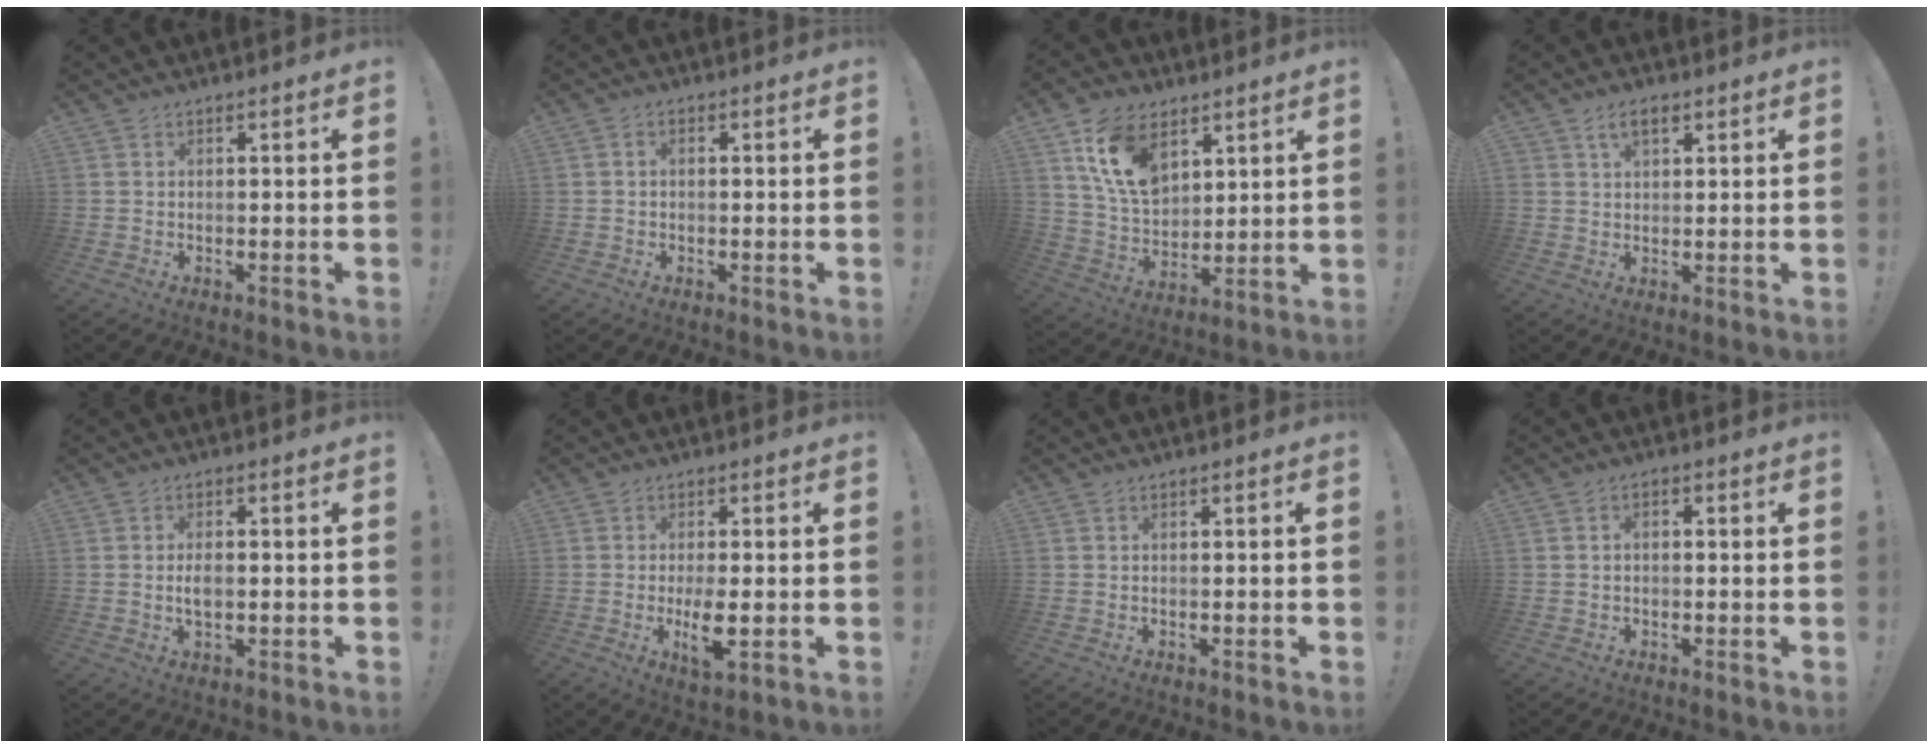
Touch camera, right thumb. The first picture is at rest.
{"total": 1.2, "force": [-0.5, 0.7, 0.8], "torque": [-0.016, 0.004, -0.008]}
{"total": 15.4, "force": [7.6, 9.9, 8.9], "torque": [-0.164, -0.027, 0.148]}
{"total": 4.3, "force": [2.2, 2.3, 2.8], "torque": [-0.044, 0.000, 0.039]}
{"total": 3.9, "force": [-0.5, 2.0, 3.3], "torque": [-0.051, -0.002, -0.012]}
{"total": 7.0, "force": [-1.2, 1.7, 6.7], "torque": [-0.126, -0.015, -0.022]}
{"total": 0.7, "force": [-0.4, 0.0, 0.5], "torque": [-0.010, 0.000, -0.007]}
{"total": 1.8, "force": [-0.9, 1.0, 1.1], "torque": [-0.018, 0.007, -0.016]}